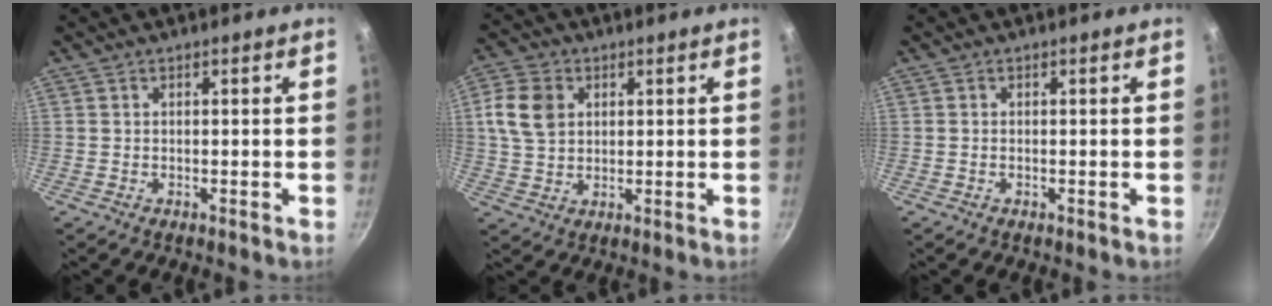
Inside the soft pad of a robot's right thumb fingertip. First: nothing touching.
{"total": 8.3, "force": [2.2, 6.3, 5.0], "torque": [-0.083, 0.004, 0.038]}
{"total": 0.0}